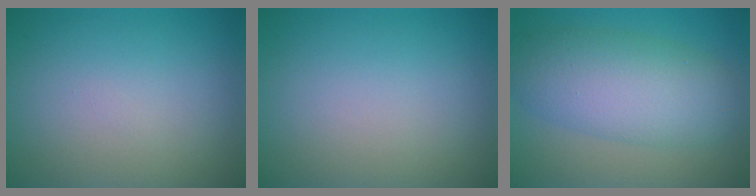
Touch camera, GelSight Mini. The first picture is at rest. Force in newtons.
{"total": 0.0}
{"total": 7.3, "press": 7.3, "slide": 0.3}